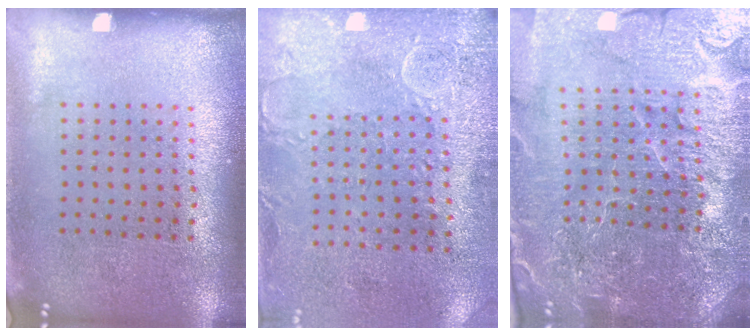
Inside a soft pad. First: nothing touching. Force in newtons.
{"total": 2.9, "press": 2.4, "slide": 1.7}
{"total": 5.7, "press": 5.2, "slide": 2.4}